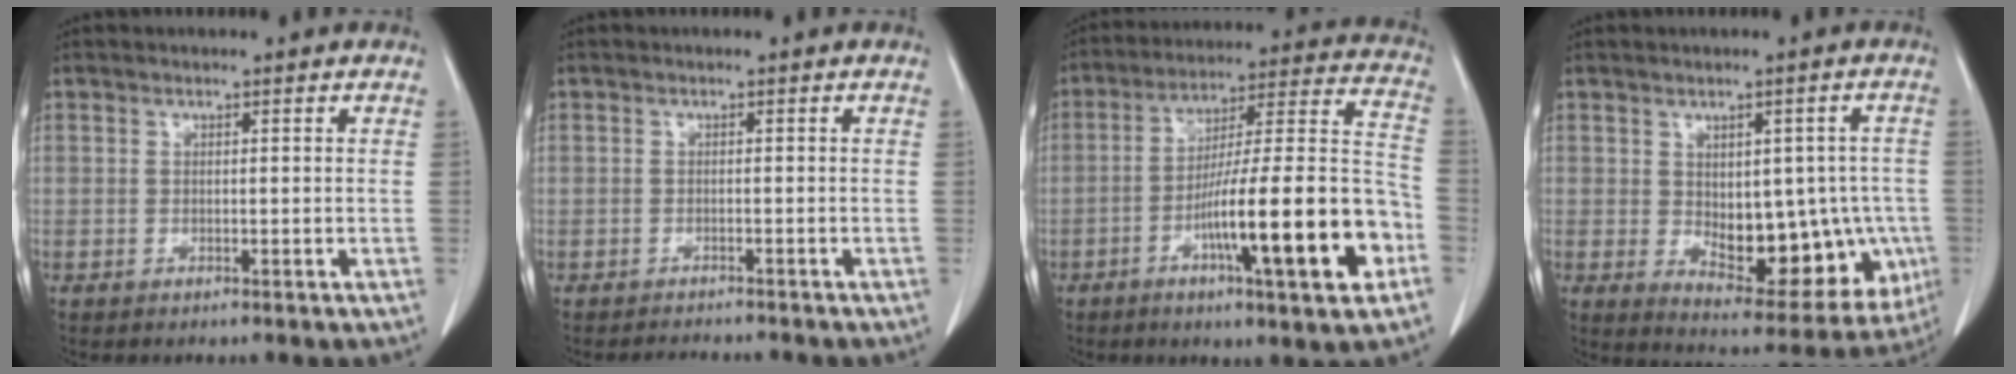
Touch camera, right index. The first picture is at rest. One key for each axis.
{"total": 2.5, "fx": -2.3, "fy": 0.9, "fz": 0.1, "tx": -0.002, "ty": -0.005, "tz": -0.038}
{"total": 20.9, "fx": -7.5, "fy": 1.6, "fz": 19.5, "tx": -0.280, "ty": 0.006, "tz": -0.116}
{"total": 15.2, "fx": -1.9, "fy": 7.8, "fz": 12.9, "tx": -0.167, "ty": 0.006, "tz": 0.001}